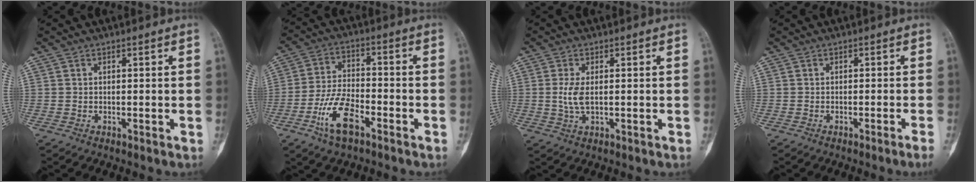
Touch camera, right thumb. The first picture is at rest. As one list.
[{"total": 10.3, "force": [-5.1, 4.6, 7.6], "torque": [-0.151, 0.025, -0.095]}, {"total": 3.8, "force": [0.2, 1.5, 3.4], "torque": [-0.083, -0.005, 0.008]}, {"total": 2.2, "force": [-1.5, -0.7, 1.4], "torque": [-0.028, 0.010, -0.016]}]